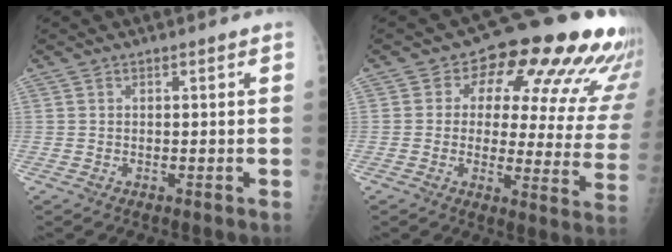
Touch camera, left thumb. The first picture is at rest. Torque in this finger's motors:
{"motor_torque": [0.43, 0.60, 0.27, -0.13, 0.13]}